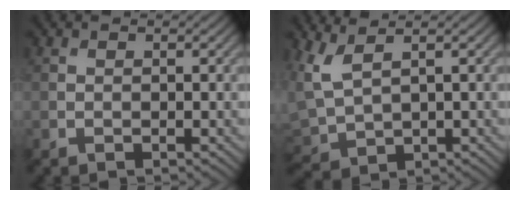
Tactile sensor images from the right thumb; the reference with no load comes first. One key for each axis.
{"total": 5.1, "fx": 2.8, "fy": 2.0, "fz": 3.7, "tx": -0.114, "ty": -0.002, "tz": 0.061}